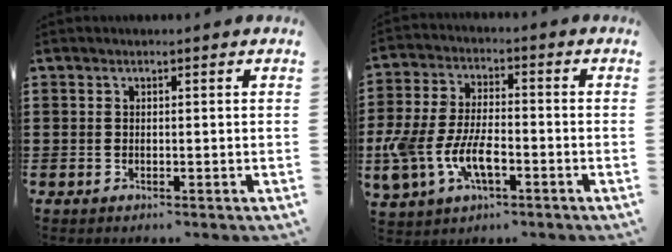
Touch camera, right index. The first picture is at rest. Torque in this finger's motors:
{"motor_torque": [1.24, -0.90, 0.89, 0.21]}